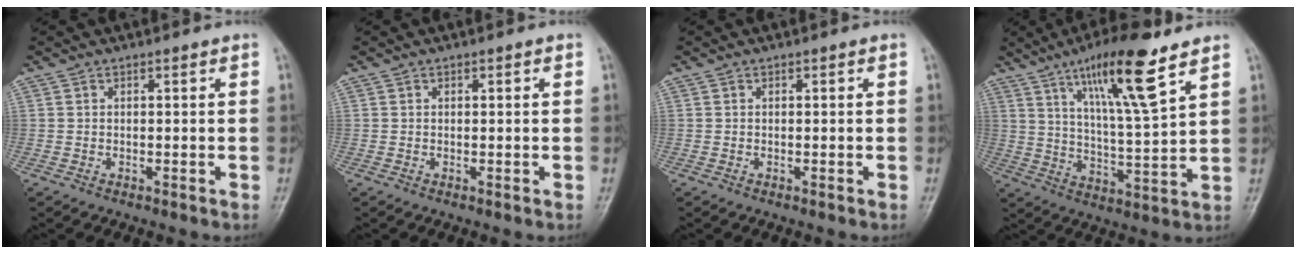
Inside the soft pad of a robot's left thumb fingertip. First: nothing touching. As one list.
[{"total": 0.0}, {"total": 0.0}, {"total": 15.0, "force": [8.9, 2.2, 11.8], "torque": [-0.197, -0.047, 0.156]}]